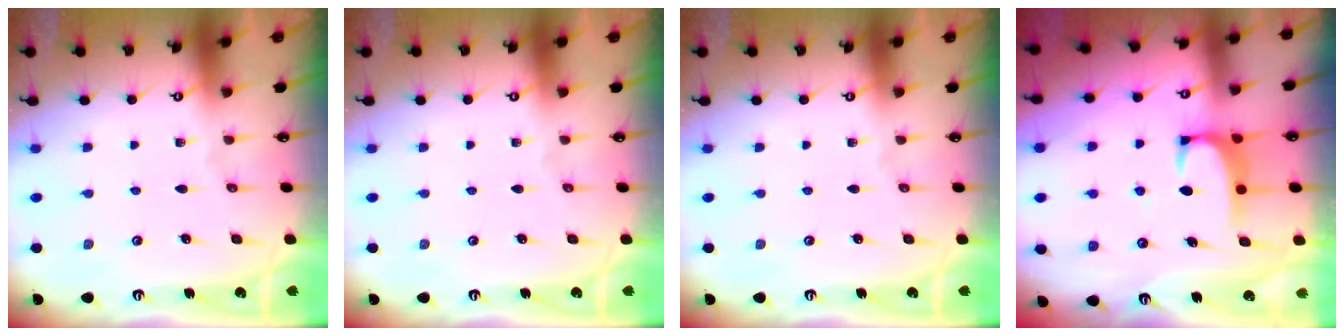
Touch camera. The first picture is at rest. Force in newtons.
{"total": 0.0}
{"total": 0.0}
{"total": 2.0, "press": 2.0, "slide": 0.3}